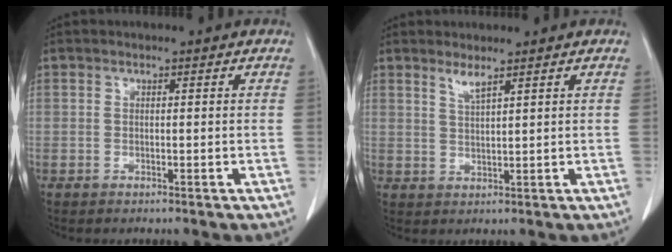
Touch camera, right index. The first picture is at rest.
{"total": 2.0, "force": [1.6, -0.2, 1.3], "torque": [-0.027, -0.009, 0.035]}